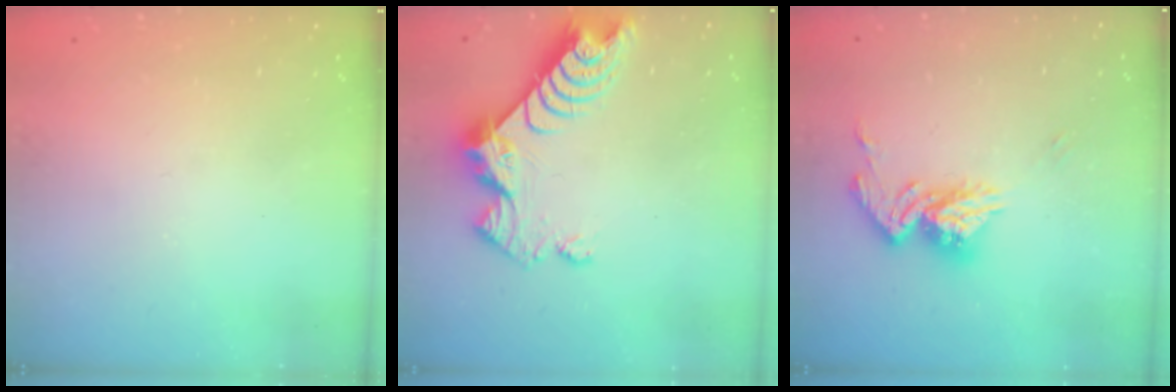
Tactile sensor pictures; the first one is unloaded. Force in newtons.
{"total": 9.0, "press": 9.0, "slide": 0.8}
{"total": 13.6, "press": 13.5, "slide": 1.3}